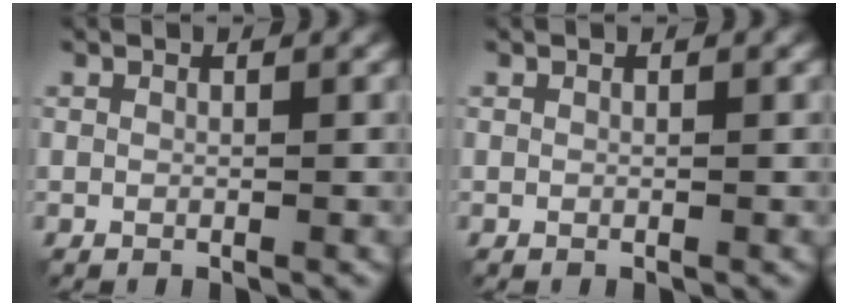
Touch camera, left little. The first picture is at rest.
{"total": 0.0}